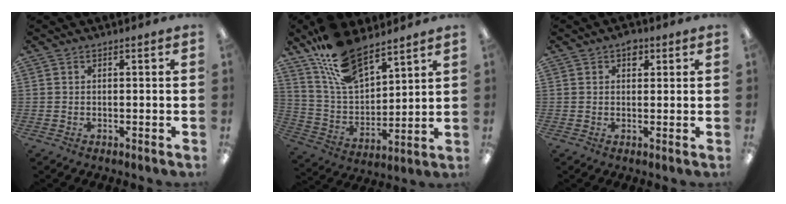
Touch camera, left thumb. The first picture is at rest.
{"total": 16.1, "force": [11.9, 7.1, 8.2], "torque": [-0.172, -0.059, 0.222]}
{"total": 3.0, "force": [1.6, 2.0, 1.6], "torque": [-0.009, -0.005, 0.022]}